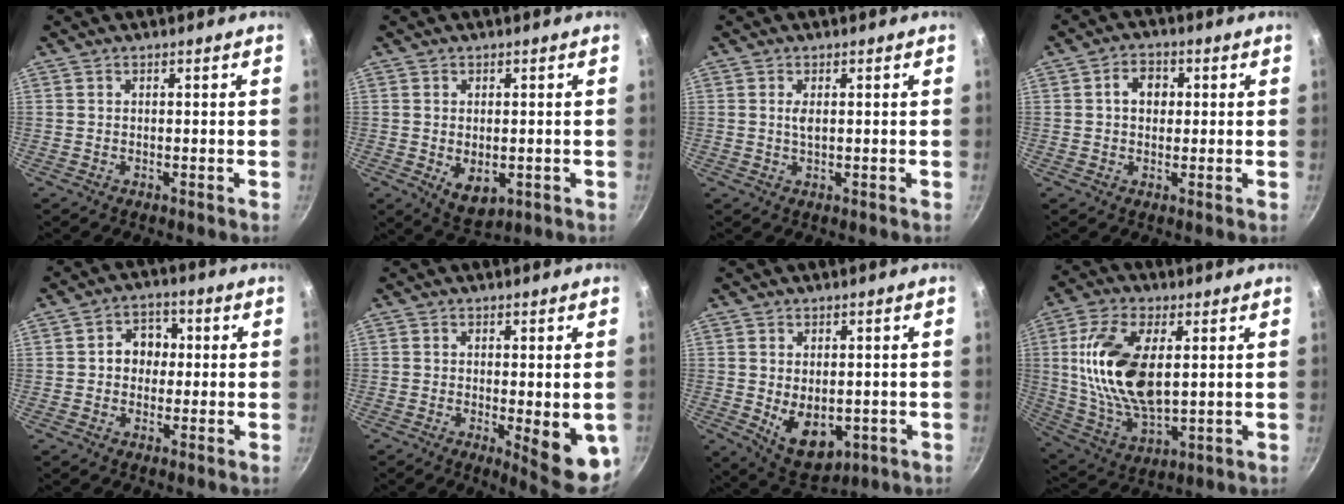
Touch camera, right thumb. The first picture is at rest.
{"total": 6.0, "force": [-0.8, 3.8, 4.6], "torque": [-0.067, -0.014, -0.003]}
{"total": 1.6, "force": [0.3, 0.6, 1.5], "torque": [-0.030, -0.001, 0.008]}
{"total": 4.9, "force": [0.8, 3.8, 3.1], "torque": [-0.027, 0.008, 0.007]}
{"total": 6.4, "force": [0.3, 5.4, 3.4], "torque": [-0.009, 0.013, -0.003]}
{"total": 9.9, "force": [-1.7, 2.9, 9.3], "torque": [-0.100, -0.009, -0.013]}
{"total": 9.2, "force": [-1.1, 5.9, 6.9], "torque": [-0.089, -0.015, 0.005]}
{"total": 18.1, "force": [3.2, 9.2, 15.2], "torque": [-0.289, -0.009, 0.067]}